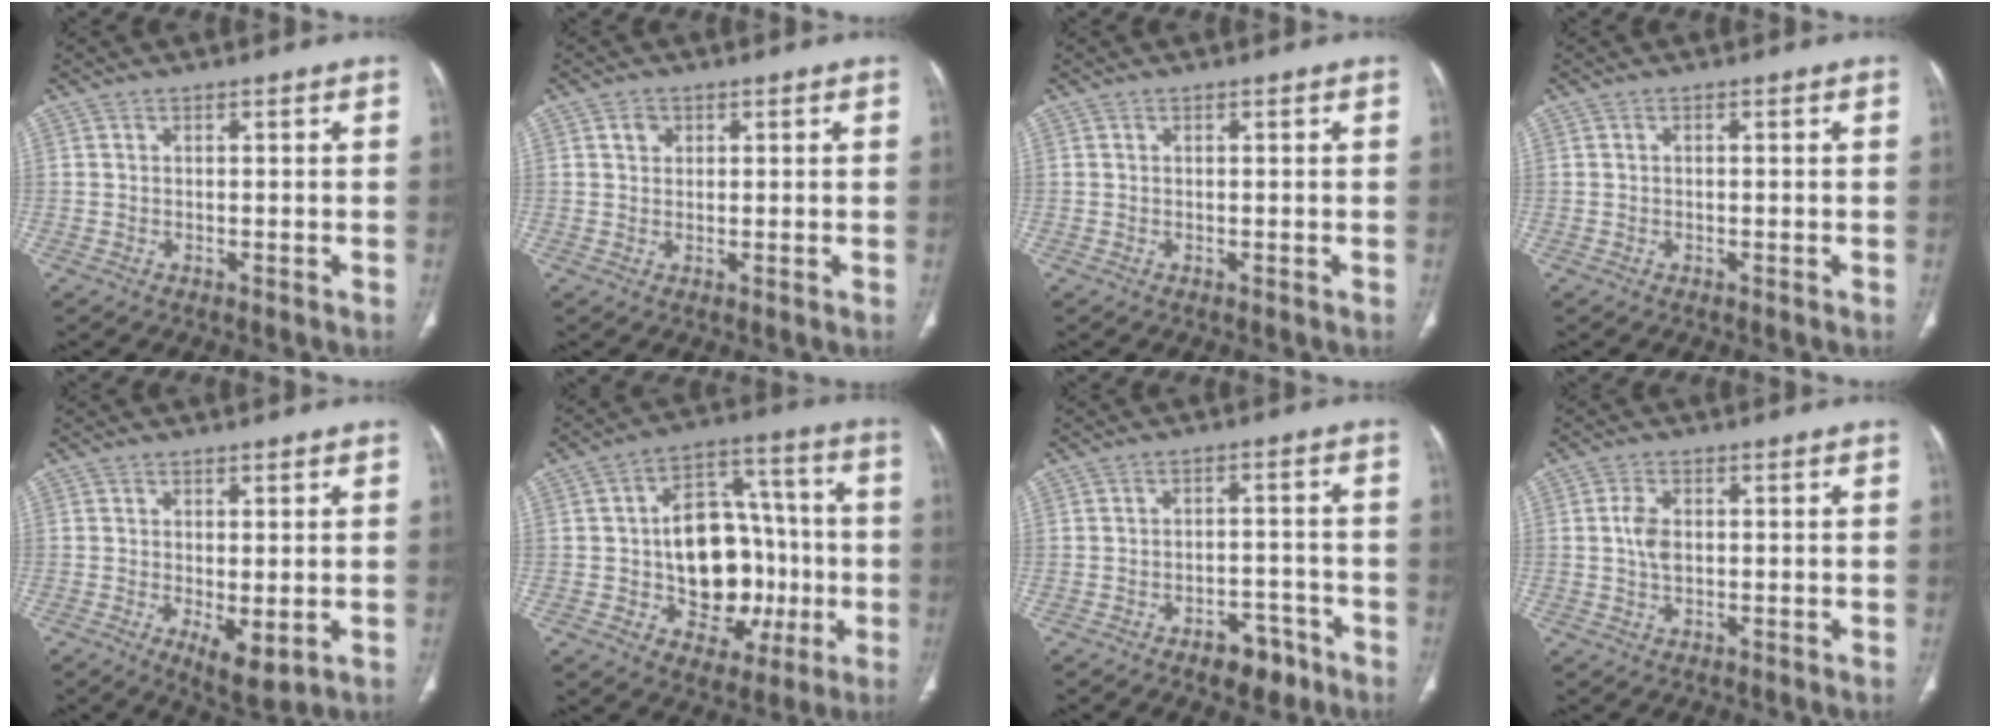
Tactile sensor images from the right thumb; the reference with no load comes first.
{"total": 2.1, "force": [0.9, 1.7, 0.9], "torque": [-0.006, -0.002, 0.013]}
{"total": 0.0}
{"total": 0.0}
{"total": 5.8, "force": [-1.3, 2.3, 5.1], "torque": [-0.083, -0.019, -0.012]}
{"total": 19.2, "force": [-2.5, 13.5, 13.5], "torque": [-0.145, 0.039, -0.022]}
{"total": 6.3, "force": [-4.1, 3.6, 3.3], "torque": [-0.024, 0.032, -0.055]}
{"total": 3.7, "force": [0.2, 2.2, 2.9], "torque": [-0.061, 0.002, 0.004]}